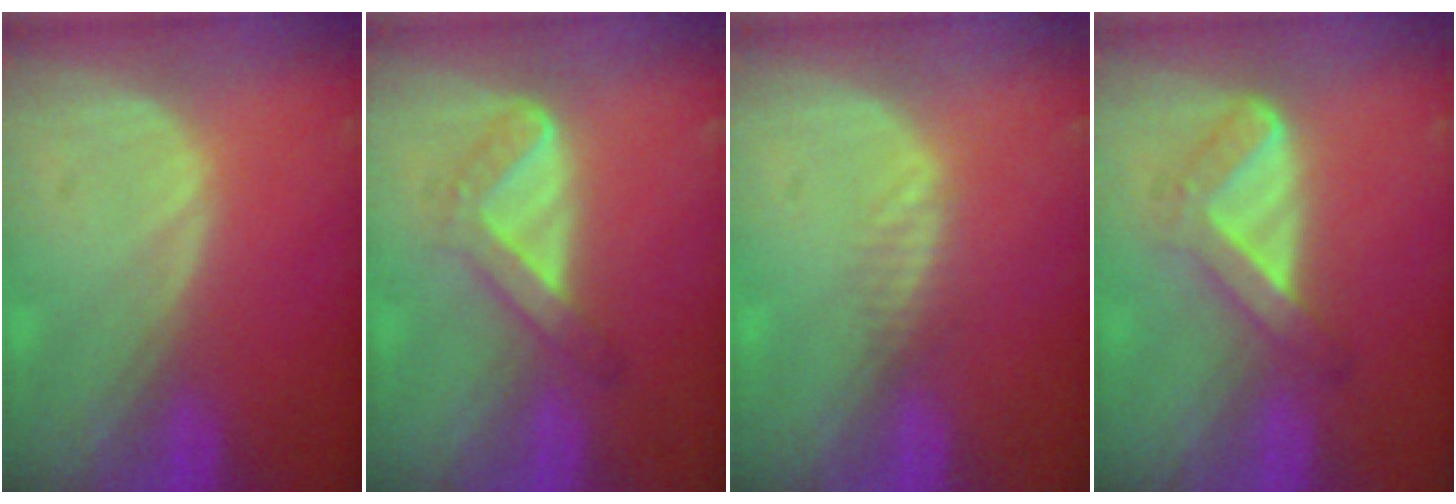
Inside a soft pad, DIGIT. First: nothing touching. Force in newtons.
{"total": 4.4, "press": 4.2, "slide": 1.3}
{"total": 1.3, "press": 1.1, "slide": 0.7}
{"total": 5.6, "press": 4.7, "slide": 3.0}